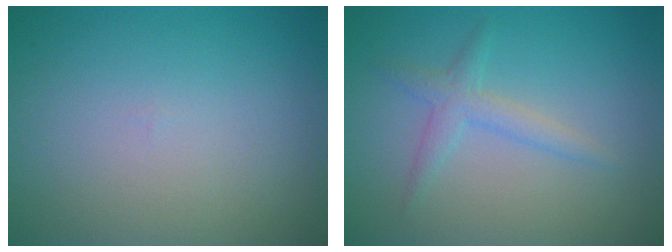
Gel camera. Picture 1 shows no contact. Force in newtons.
{"total": 1.9, "press": 1.9, "slide": 0.1}